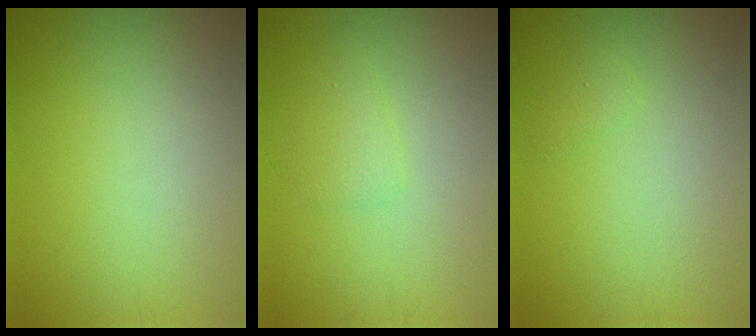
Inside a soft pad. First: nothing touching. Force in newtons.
{"total": 1.2, "press": 1.2, "slide": 0.1}
{"total": 0.7, "press": 0.7, "slide": 0.0}